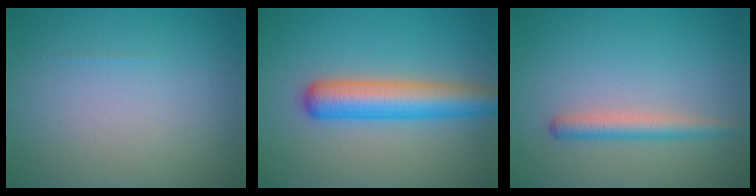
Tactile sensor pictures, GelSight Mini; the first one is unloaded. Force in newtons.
{"total": 5.8, "press": 5.8, "slide": 0.1}
{"total": 2.2, "press": 2.2, "slide": 0.1}